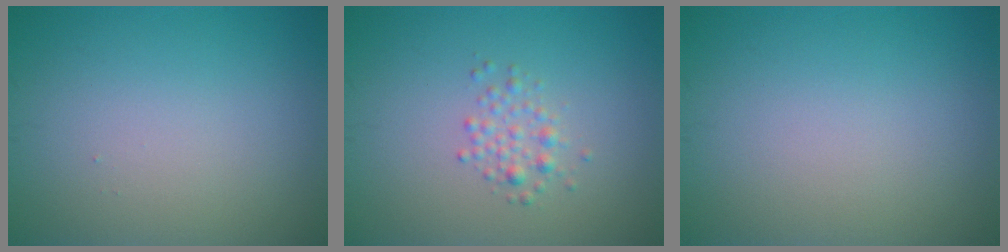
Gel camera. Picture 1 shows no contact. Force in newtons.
{"total": 1.6, "press": 1.6, "slide": 0.0}
{"total": 0.0}